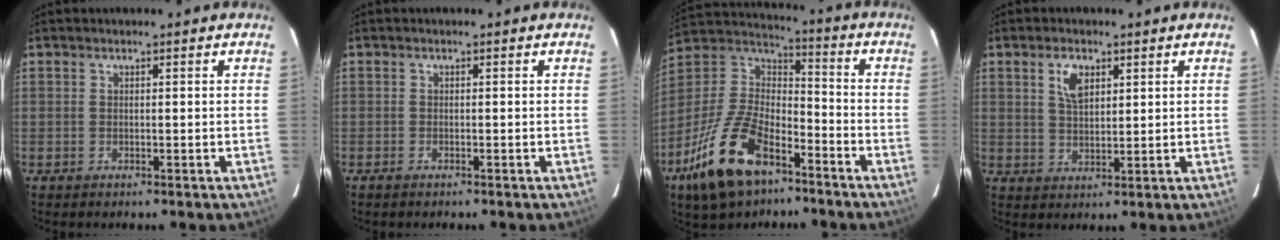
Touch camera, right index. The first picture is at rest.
{"total": 0.9, "force": [-0.8, 0.3, 0.3], "torque": [-0.009, -0.003, -0.016]}
{"total": 20.3, "force": [-11.6, 10.1, 13.3], "torque": [-0.286, -0.007, -0.210]}
{"total": 4.9, "force": [2.2, 2.6, 3.5], "torque": [-0.061, 0.008, 0.043]}